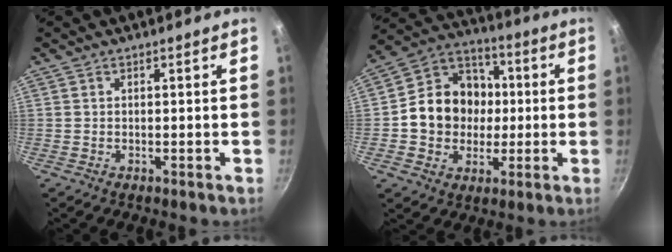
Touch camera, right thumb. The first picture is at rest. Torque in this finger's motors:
{"motor_torque": [0.13, 0.17, 0.59, -0.50, 0.12]}